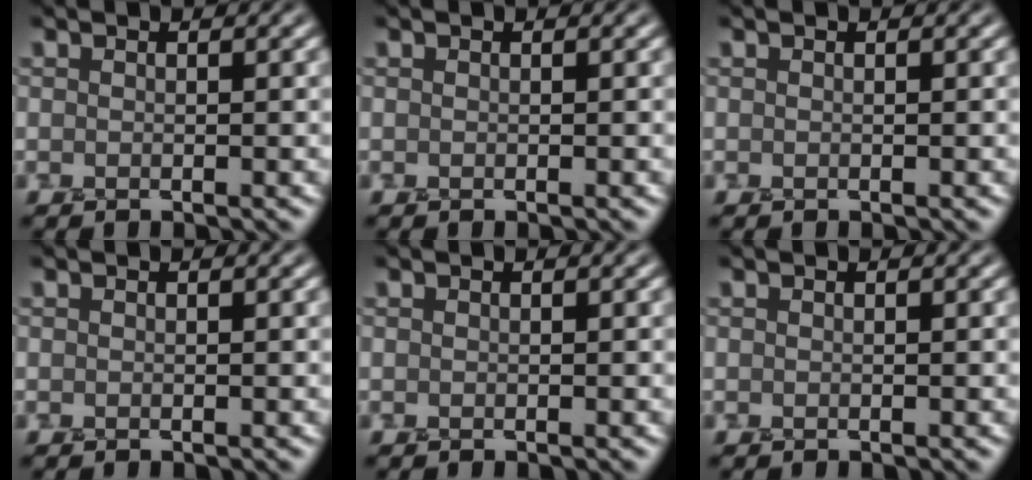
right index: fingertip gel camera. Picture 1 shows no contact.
{"total": 0.0}
{"total": 0.0}
{"total": 0.0}
{"total": 0.0}
{"total": 0.0}